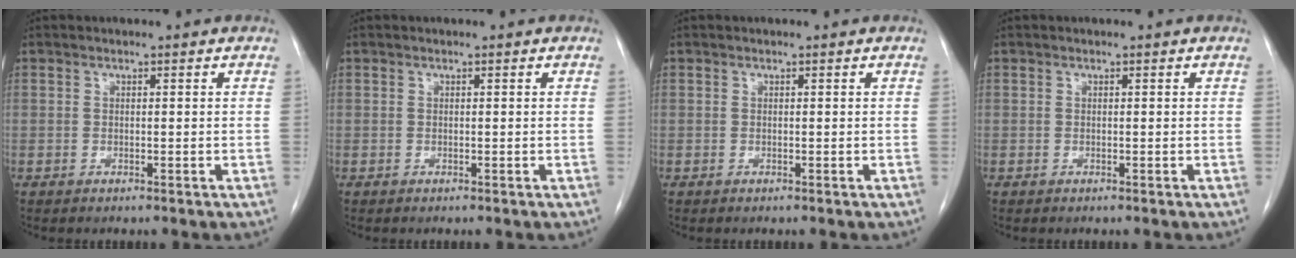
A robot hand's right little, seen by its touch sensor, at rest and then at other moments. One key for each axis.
{"total": 0.0}
{"total": 0.0}
{"total": 0.0}